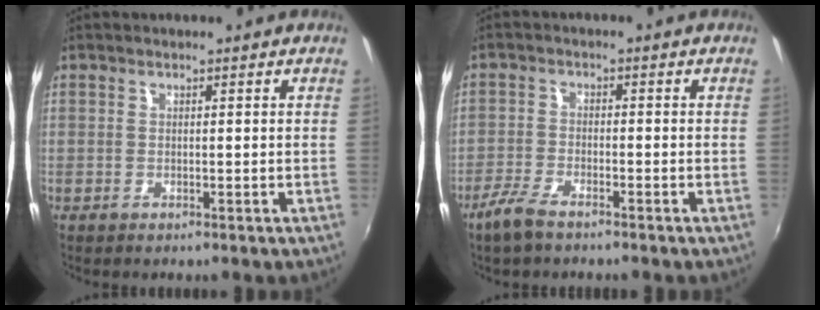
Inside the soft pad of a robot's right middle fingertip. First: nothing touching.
{"total": 5.1, "force": [-3.9, 1.3, 2.9], "torque": [-0.081, -0.008, -0.080]}